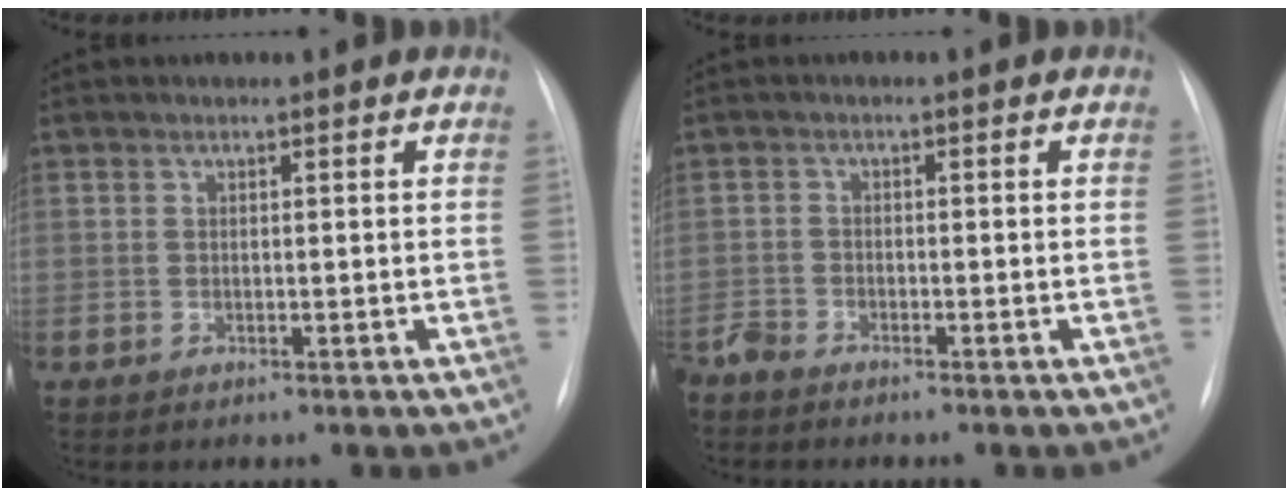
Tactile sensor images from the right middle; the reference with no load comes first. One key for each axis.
{"total": 2.4, "fx": -2.3, "fy": 0.2, "fz": 0.5, "tx": -0.008, "ty": -0.009, "tz": -0.048}